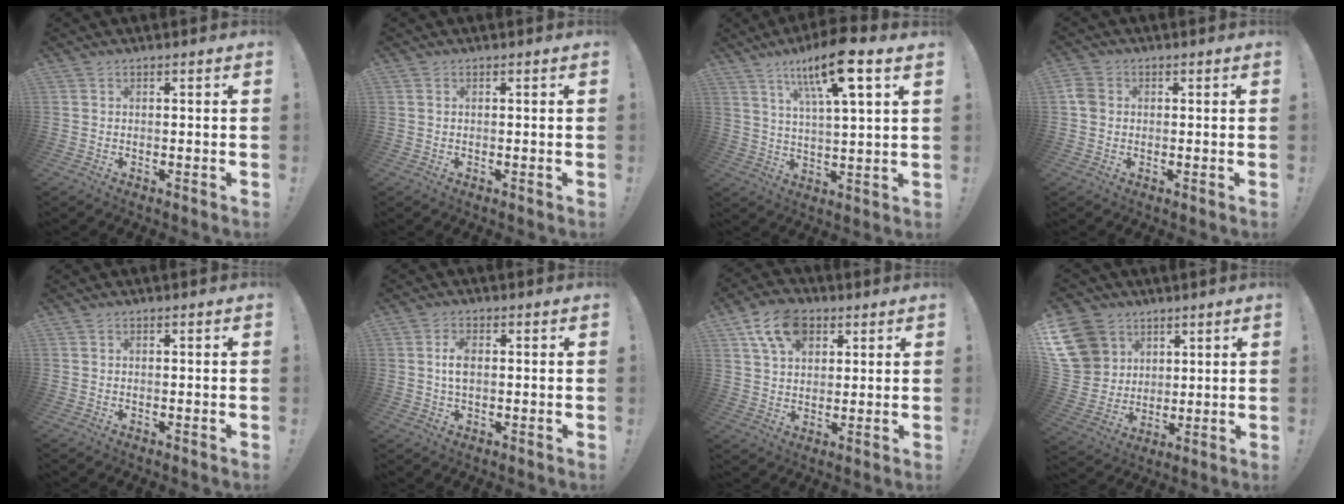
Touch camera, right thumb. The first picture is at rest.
{"total": 0.0}
{"total": 13.9, "force": [7.7, 2.2, 11.3], "torque": [-0.188, -0.032, 0.118]}
{"total": 4.0, "force": [0.3, 3.4, 2.1], "torque": [-0.039, 0.007, 0.009]}
{"total": 0.0}
{"total": 5.6, "force": [0.7, 3.7, 4.1], "torque": [-0.057, 0.002, 0.010]}
{"total": 12.7, "force": [6.2, 8.6, 7.0], "torque": [-0.113, -0.015, 0.119]}
{"total": 16.5, "force": [6.2, 13.8, 6.7], "torque": [-0.115, -0.024, 0.140]}